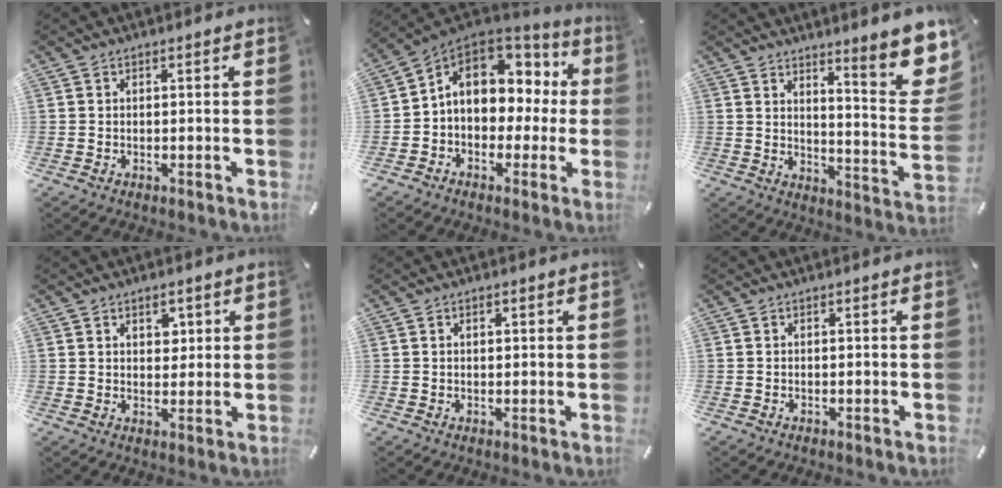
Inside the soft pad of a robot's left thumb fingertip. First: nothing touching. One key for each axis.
{"total": 11.6, "fx": 2.7, "fy": 9.1, "fz": 6.6, "tx": -0.116, "ty": -0.003, "tz": 0.055}
{"total": 13.2, "fx": 8.7, "fy": 3.0, "fz": 9.5, "tx": -0.117, "ty": -0.087, "tz": 0.142}
{"total": 3.7, "fx": 1.8, "fy": 2.9, "fz": 1.4, "tx": 0.005, "ty": -0.010, "tz": 0.023}
{"total": 1.2, "fx": 0.5, "fy": 0.7, "fz": 0.8, "tx": -0.017, "ty": 0.005, "tz": 0.007}
{"total": 0.0}